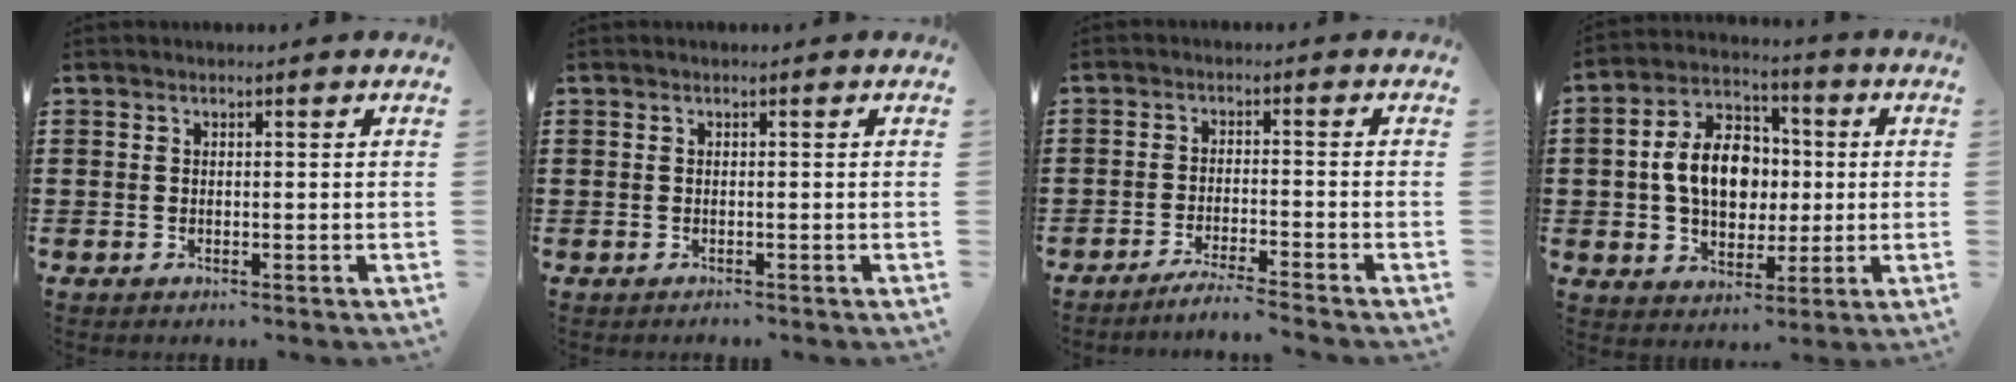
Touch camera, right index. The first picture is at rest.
{"total": 0.0}
{"total": 3.1, "force": [-3.0, -0.4, 0.9], "torque": [-0.017, -0.002, -0.059]}
{"total": 10.6, "force": [0.1, 7.6, 7.4], "torque": [-0.156, 0.017, -0.003]}